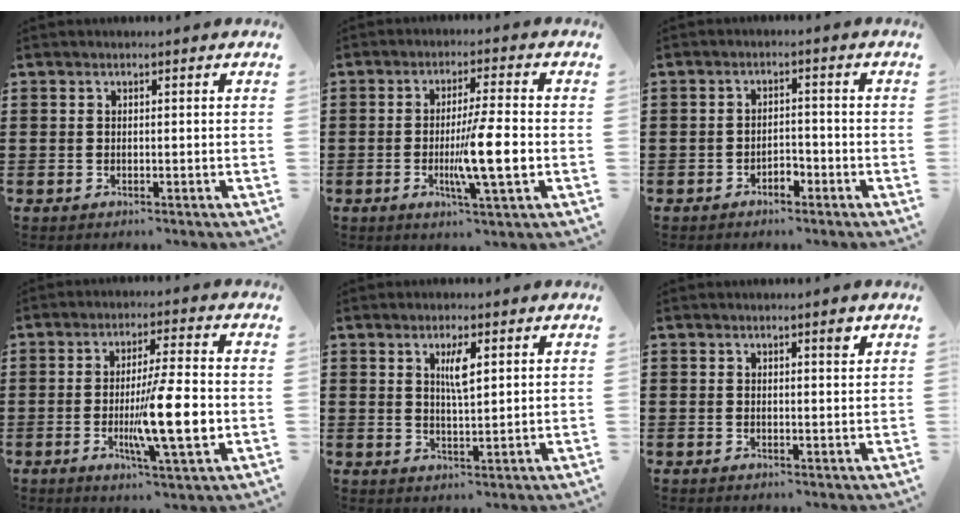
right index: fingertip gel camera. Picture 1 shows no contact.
{"total": 9.0, "force": [-1.6, 0.6, 8.8], "torque": [-0.160, -0.015, -0.030]}
{"total": 2.2, "force": [-1.8, 0.9, 1.0], "torque": [-0.024, 0.003, -0.038]}
{"total": 11.7, "force": [-2.0, 1.4, 11.5], "torque": [-0.201, -0.016, -0.038]}
{"total": 3.6, "force": [1.4, 0.9, 3.2], "torque": [-0.059, 0.002, 0.020]}
{"total": 1.8, "force": [1.3, 0.2, 1.3], "torque": [-0.018, 0.000, 0.020]}